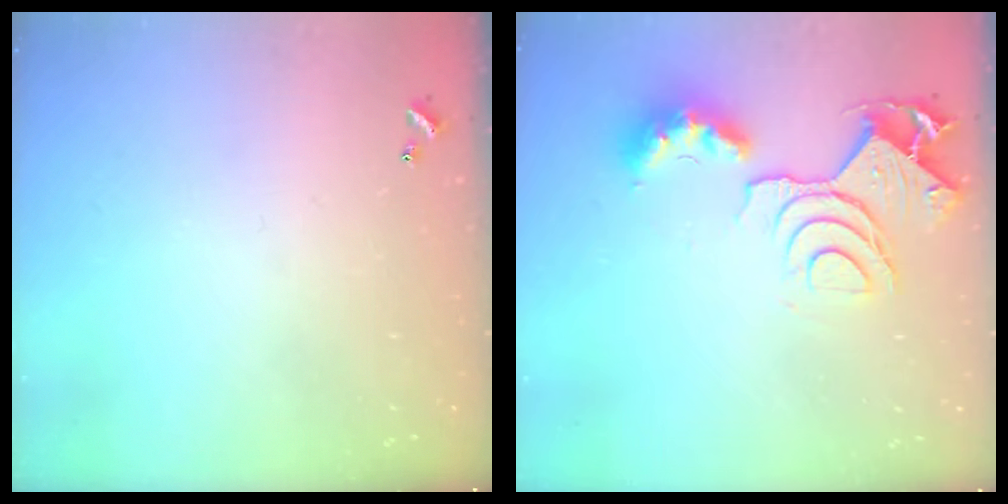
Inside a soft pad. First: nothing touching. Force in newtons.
{"total": 15.0, "press": 14.9, "slide": 1.7}